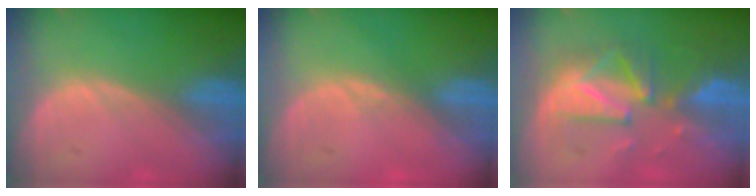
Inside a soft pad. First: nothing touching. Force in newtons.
{"total": 0.5, "press": 0.5, "slide": 0.1}
{"total": 8.3, "press": 8.3, "slide": 0.6}